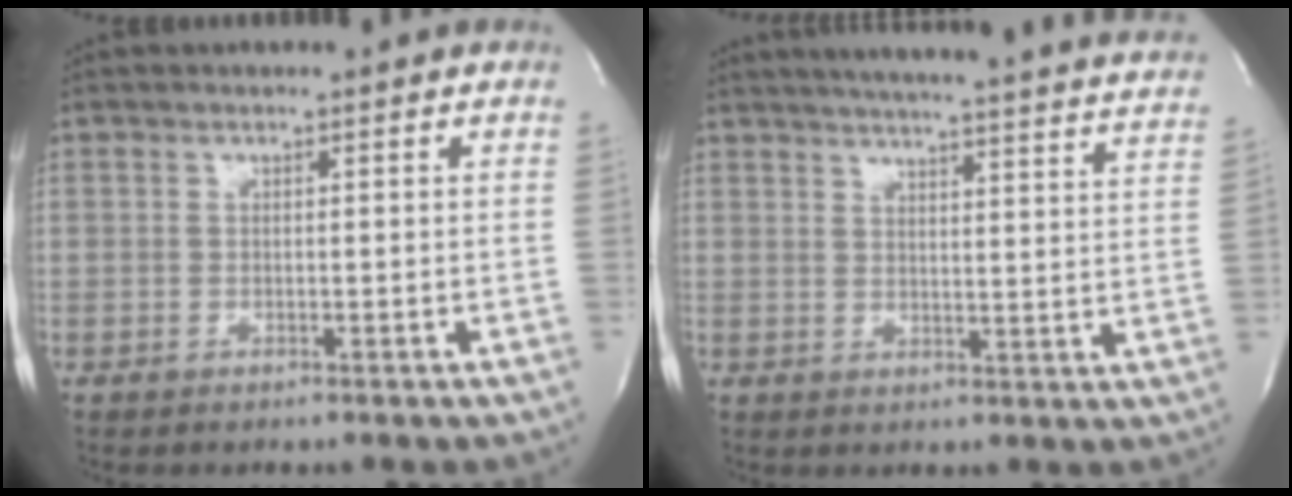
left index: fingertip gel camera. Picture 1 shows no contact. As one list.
[{"total": 28.4, "force": [26.3, 0.8, 10.8], "torque": [-0.167, -0.061, 0.307]}]